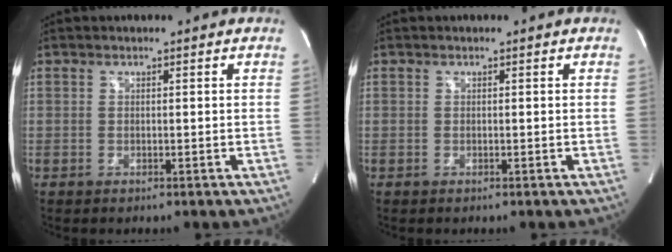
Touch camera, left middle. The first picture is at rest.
{"total": 0.0}